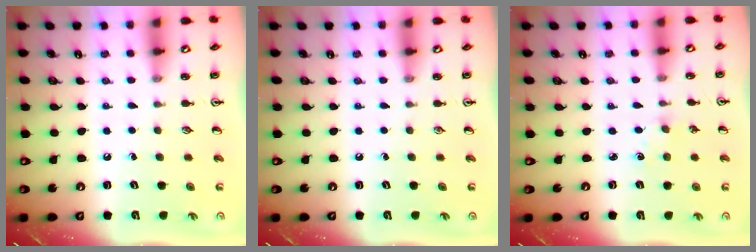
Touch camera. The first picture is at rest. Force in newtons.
{"total": 0.0}
{"total": 1.9, "press": 1.9, "slide": 0.4}